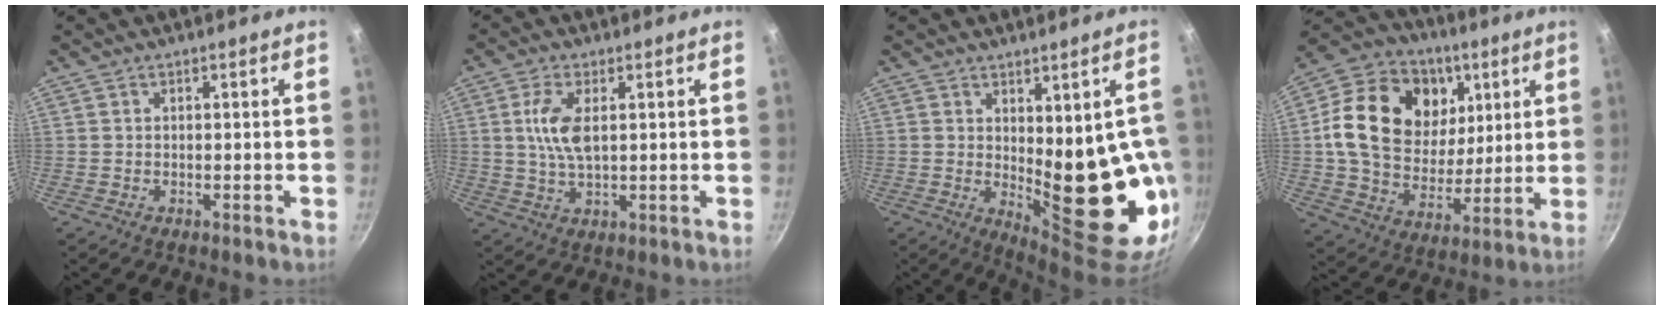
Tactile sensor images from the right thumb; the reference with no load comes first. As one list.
[{"total": 7.1, "force": [1.4, 3.2, 6.2], "torque": [-0.124, 0.001, 0.027]}, {"total": 17.1, "force": [-0.7, 7.0, 15.5], "torque": [-0.165, -0.028, 0.014]}, {"total": 24.7, "force": [6.9, 18.0, 15.4], "torque": [-0.250, -0.013, 0.114]}]